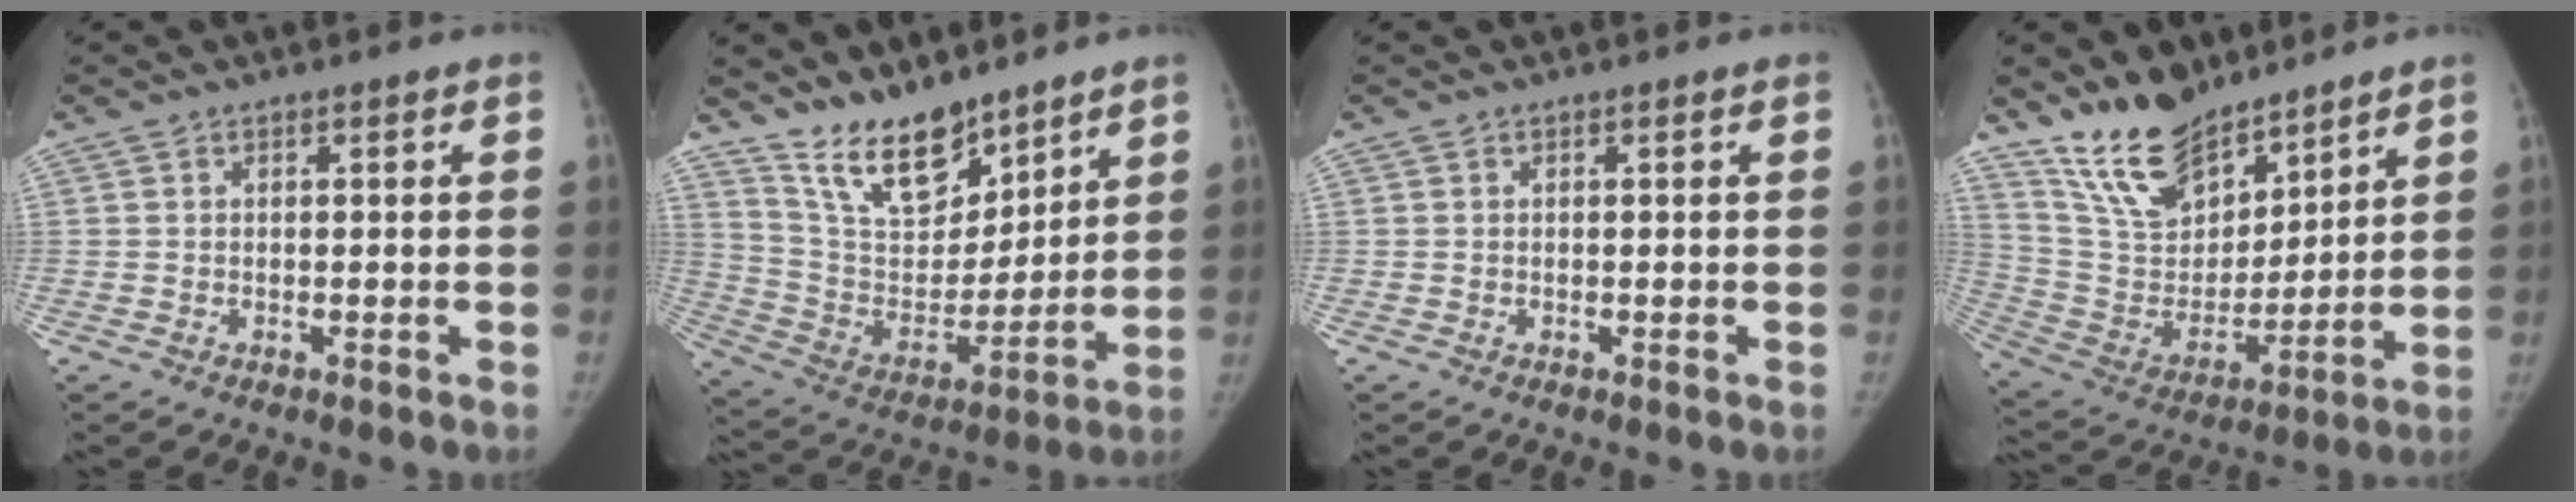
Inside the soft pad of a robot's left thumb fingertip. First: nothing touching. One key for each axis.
{"total": 15.0, "fx": 12.0, "fy": 6.2, "fz": 6.6, "tx": -0.077, "ty": -0.077, "tz": 0.230}
{"total": 0.0}
{"total": 16.5, "fx": 13.0, "fy": 7.6, "fz": 6.8, "tx": -0.081, "ty": -0.074, "tz": 0.254}